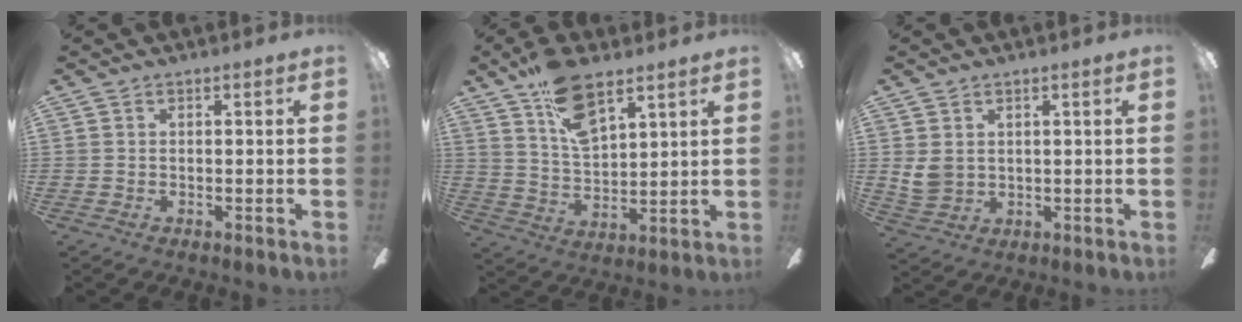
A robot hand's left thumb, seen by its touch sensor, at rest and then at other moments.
{"total": 13.0, "force": [8.9, 5.5, 7.6], "torque": [-0.129, -0.042, 0.160]}
{"total": 4.9, "force": [2.1, 3.8, 2.3], "torque": [-0.048, -0.001, 0.041]}